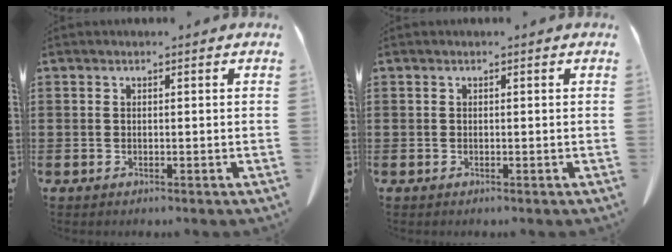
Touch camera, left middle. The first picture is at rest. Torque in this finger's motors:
{"motor_torque": [-0.06, 0.01, 0.00, 0.00]}